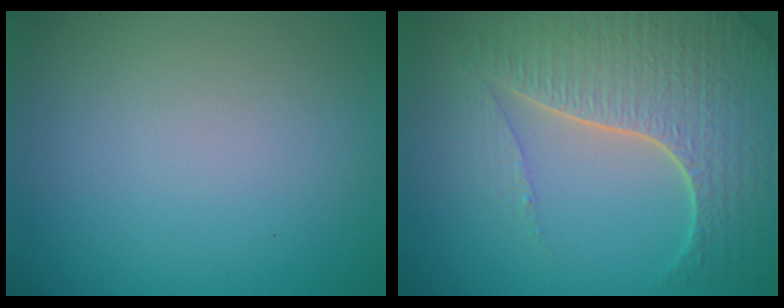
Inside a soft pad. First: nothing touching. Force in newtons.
{"total": 7.6, "press": 5.5, "slide": 5.2}